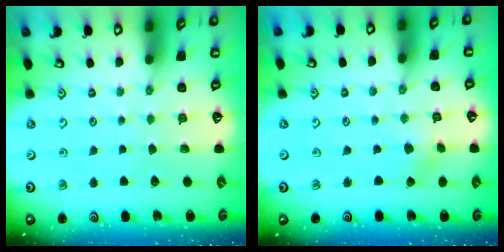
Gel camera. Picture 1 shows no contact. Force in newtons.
{"total": 1.1, "press": 1.1, "slide": 0.1}